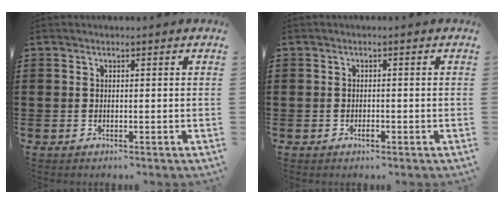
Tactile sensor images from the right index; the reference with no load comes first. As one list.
[{"total": 1.1, "force": [-0.6, 0.4, 0.9], "torque": [-0.019, -0.004, -0.010]}]